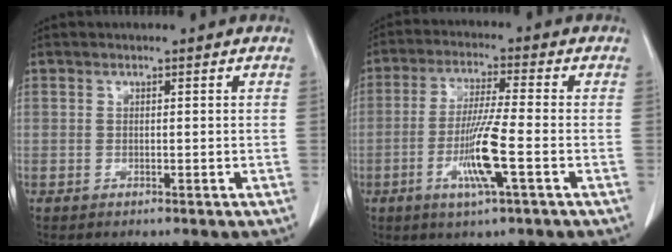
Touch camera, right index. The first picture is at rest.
{"total": 8.9, "force": [-2.7, -0.3, 8.4], "torque": [-0.164, -0.011, -0.053]}